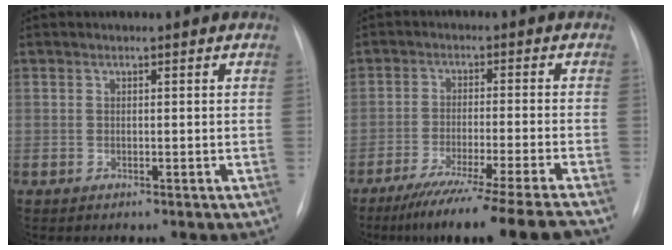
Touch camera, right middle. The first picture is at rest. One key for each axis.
{"total": 16.1, "fx": -13.3, "fy": -2.5, "fz": 8.8, "tx": -0.112, "ty": -0.054, "tz": -0.208}